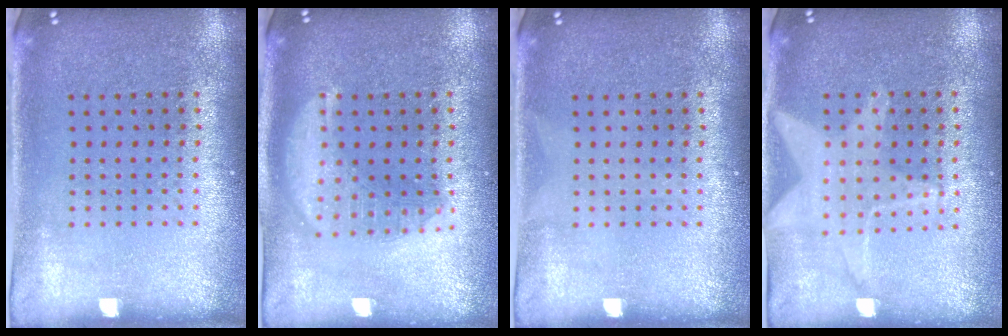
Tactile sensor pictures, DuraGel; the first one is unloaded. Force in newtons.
{"total": 3.1, "press": 3.0, "slide": 0.4}
{"total": 0.0}
{"total": 1.1, "press": 1.1, "slide": 0.1}